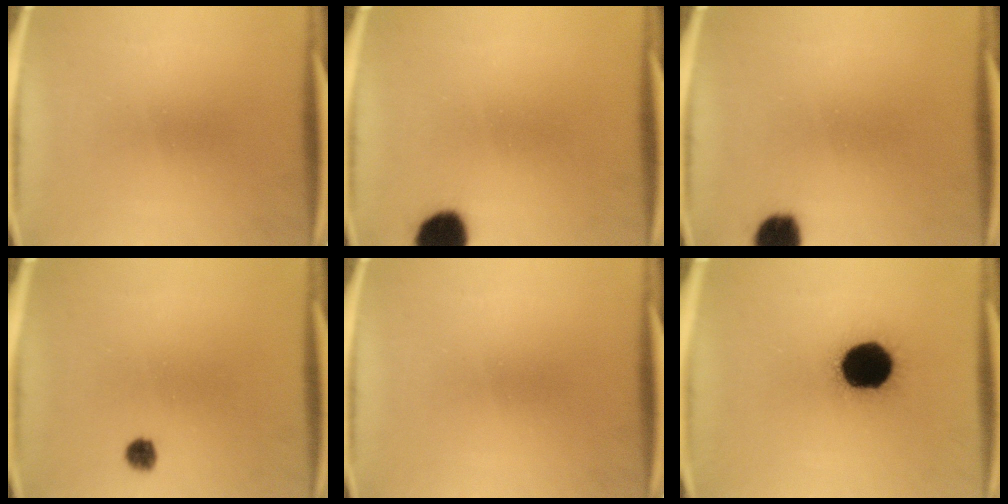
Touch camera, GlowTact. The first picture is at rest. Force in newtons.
{"total": 8.6}
{"total": 6.0}
{"total": 2.2}
{"total": 0.0}
{"total": 19.3}